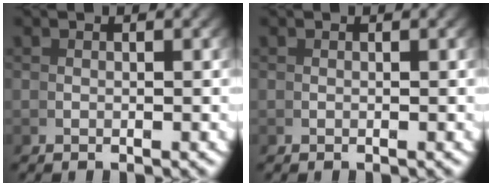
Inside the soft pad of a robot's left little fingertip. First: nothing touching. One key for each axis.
{"total": 0.0}